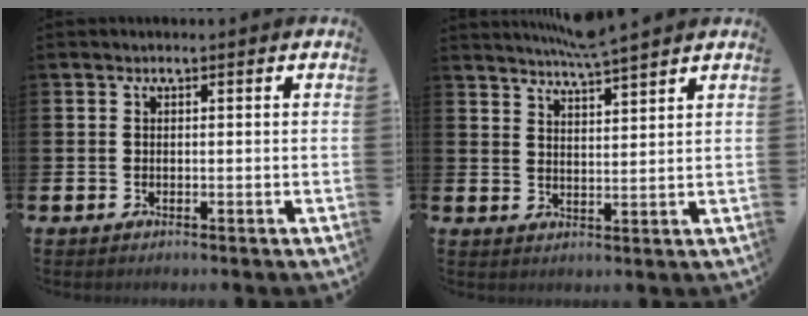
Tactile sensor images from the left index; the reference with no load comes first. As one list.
[{"total": 5.2, "force": [5.1, -0.4, 0.9], "torque": [-0.030, -0.021, 0.092]}]